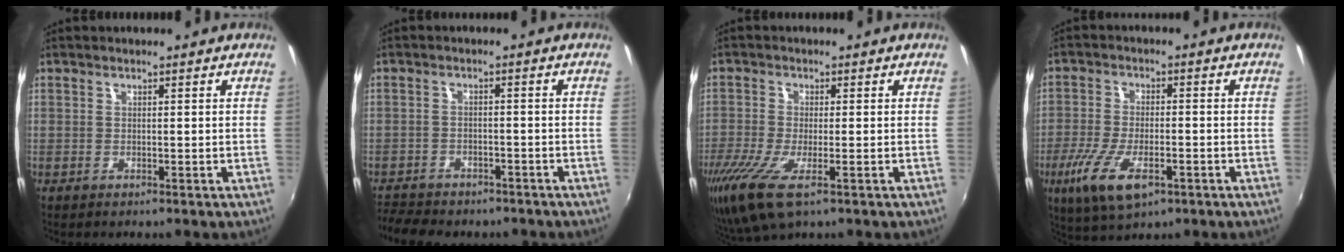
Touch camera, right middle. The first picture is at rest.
{"total": 8.8, "force": [-7.7, 2.9, 3.0], "torque": [-0.084, -0.019, -0.122]}
{"total": 10.1, "force": [-5.4, 2.4, 8.2], "torque": [-0.184, -0.043, -0.099]}
{"total": 10.7, "force": [-5.0, 3.5, 8.8], "torque": [-0.190, -0.032, -0.090]}